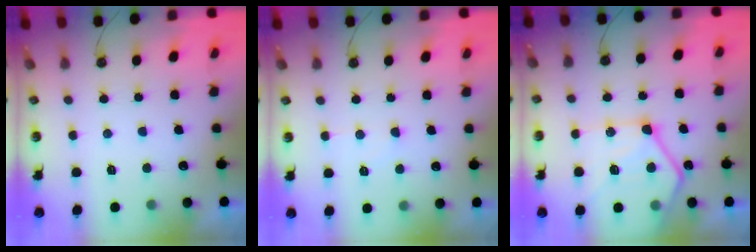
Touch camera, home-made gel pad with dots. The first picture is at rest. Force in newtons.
{"total": 5.1, "press": 5.0, "slide": 0.8}
{"total": 16.7, "press": 16.6, "slide": 1.6}